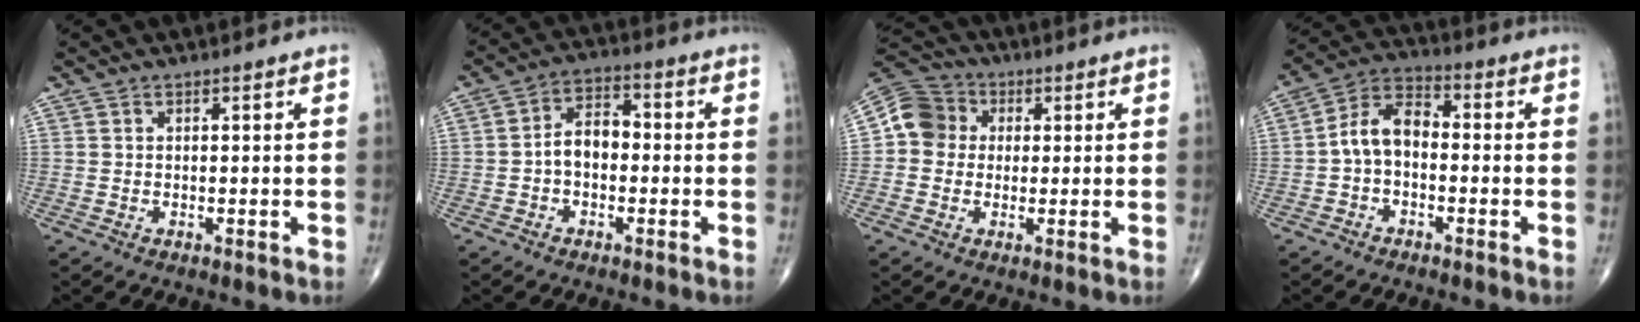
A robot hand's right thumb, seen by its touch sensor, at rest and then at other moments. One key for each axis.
{"total": 6.7, "fx": -1.0, "fy": 4.3, "fz": 5.0, "tx": -0.071, "ty": 0.028, "tz": -0.029}
{"total": 8.1, "fx": 0.7, "fy": 7.5, "fz": 3.1, "tx": -0.039, "ty": 0.020, "tz": -0.001}
{"total": 8.0, "fx": -1.1, "fy": 5.1, "fz": 6.1, "tx": -0.103, "ty": 0.033, "tz": -0.036}